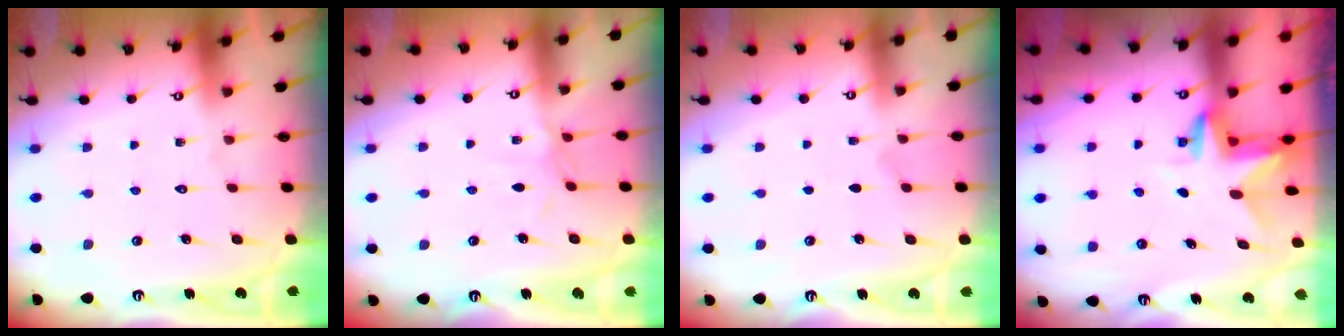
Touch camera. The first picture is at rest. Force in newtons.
{"total": 3.8, "press": 3.7, "slide": 0.5}
{"total": 3.6, "press": 3.1, "slide": 1.8}
{"total": 2.9, "press": 2.9, "slide": 0.2}